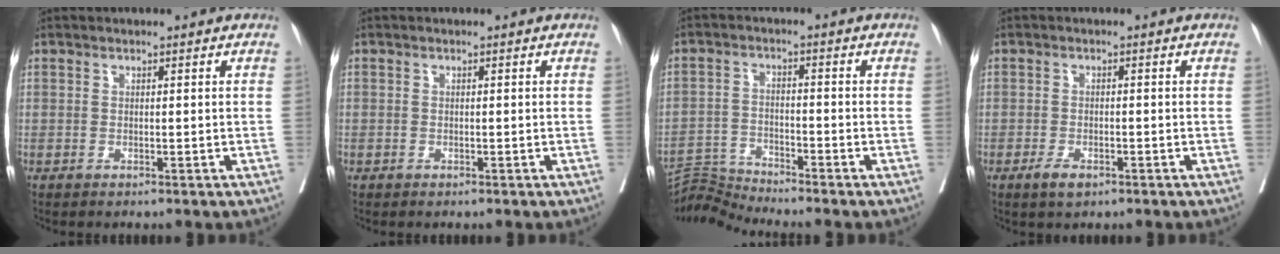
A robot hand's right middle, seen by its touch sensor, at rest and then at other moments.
{"total": 0.5, "force": [-0.3, 0.5, -0.1], "torque": [-0.004, 0.005, -0.008]}
{"total": 5.4, "force": [-4.9, -2.0, -0.9], "torque": [0.002, -0.014, -0.094]}
{"total": 2.5, "force": [-1.6, 0.9, 1.8], "torque": [-0.039, -0.002, -0.026]}